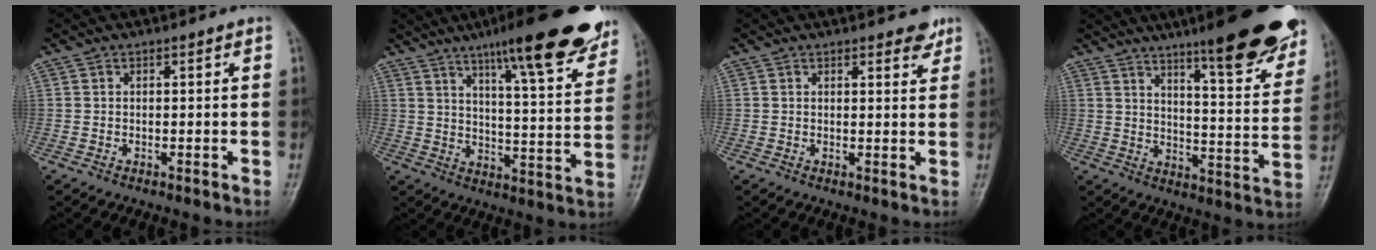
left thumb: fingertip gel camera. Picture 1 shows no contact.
{"total": 19.5, "force": [13.2, 3.7, 13.9], "torque": [-0.163, -0.051, 0.179]}
{"total": 3.1, "force": [2.3, 1.2, 1.7], "torque": [-0.006, -0.013, 0.027]}
{"total": 21.2, "force": [14.5, 3.9, 14.9], "torque": [-0.170, -0.070, 0.201]}